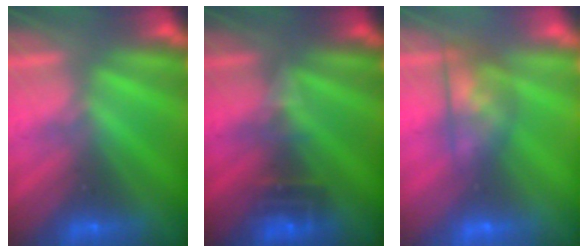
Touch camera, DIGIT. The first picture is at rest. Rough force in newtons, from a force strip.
{"total": 2.7}
{"total": 5.8}